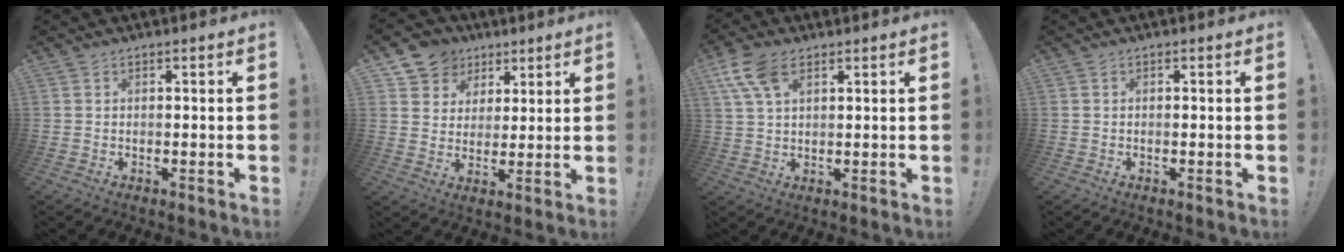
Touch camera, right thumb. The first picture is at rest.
{"total": 8.4, "force": [4.0, 7.3, 1.0], "torque": [-0.014, -0.027, 0.083]}
{"total": 9.7, "force": [4.8, 5.0, 6.7], "torque": [-0.128, -0.005, 0.093]}
{"total": 0.0}